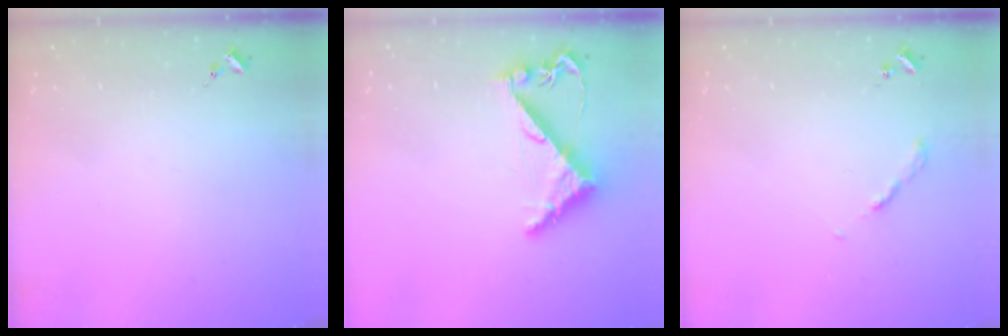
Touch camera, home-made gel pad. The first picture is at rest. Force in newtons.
{"total": 7.9, "press": 7.9, "slide": 0.8}
{"total": 2.7, "press": 2.6, "slide": 0.3}